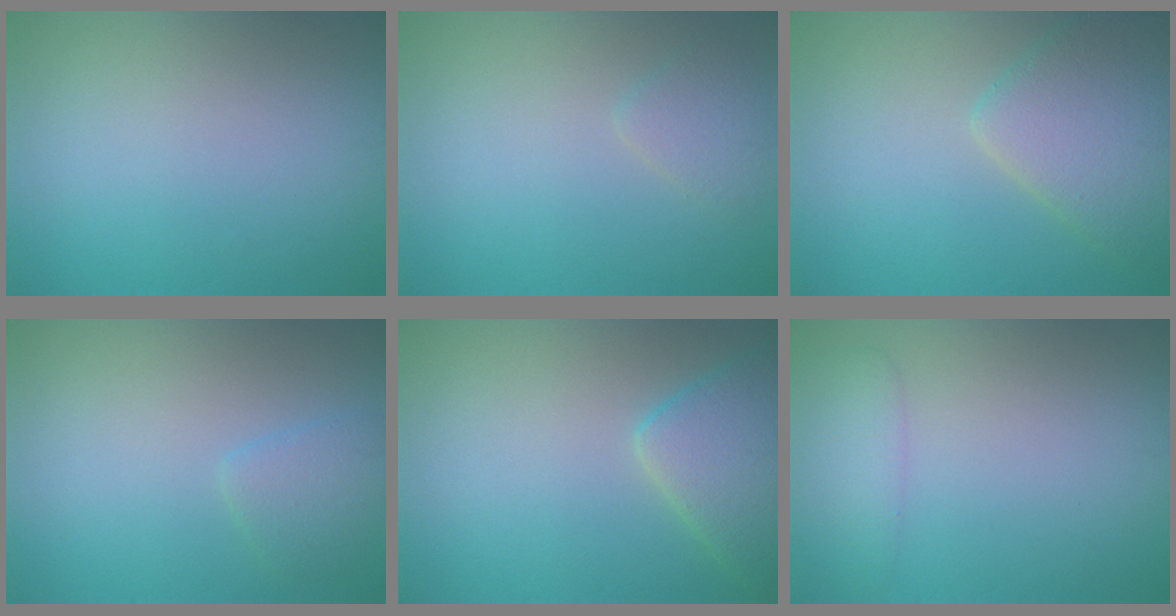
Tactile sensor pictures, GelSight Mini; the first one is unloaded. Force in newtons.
{"total": 1.5, "press": 1.5, "slide": 0.1}
{"total": 5.5, "press": 5.5, "slide": 0.3}
{"total": 1.8, "press": 1.8, "slide": 0.2}
{"total": 5.0, "press": 4.9, "slide": 0.5}
{"total": 2.3, "press": 2.3, "slide": 0.1}